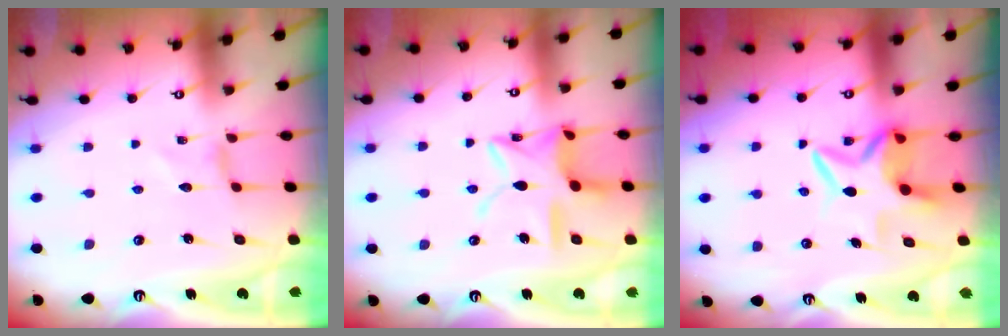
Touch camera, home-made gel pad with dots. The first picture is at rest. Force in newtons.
{"total": 13.8, "press": 13.8, "slide": 1.0}
{"total": 7.4, "press": 7.3, "slide": 0.9}